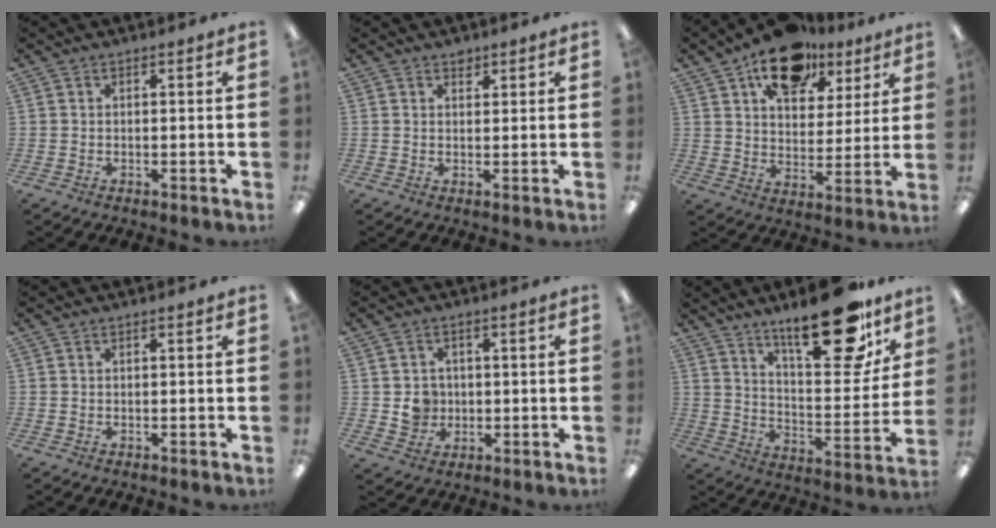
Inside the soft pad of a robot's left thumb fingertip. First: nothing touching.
{"total": 1.6, "force": [1.4, 0.8, 0.3], "torque": [0.008, -0.008, 0.024]}
{"total": 15.7, "force": [10.5, 9.0, 7.4], "torque": [-0.112, -0.052, 0.187]}
{"total": 0.0}
{"total": 4.9, "force": [0.2, 4.6, 1.5], "torque": [-0.011, 0.002, 0.003]}
{"total": 22.4, "force": [16.0, 7.3, 13.8], "torque": [-0.190, -0.106, 0.260]}